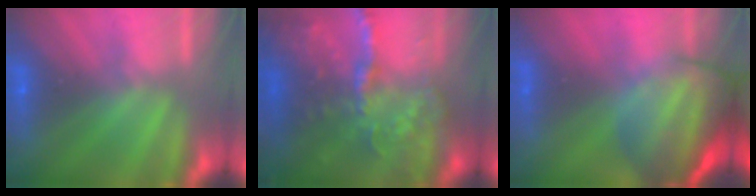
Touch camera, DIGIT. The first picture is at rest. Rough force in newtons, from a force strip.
{"total": 8.7}
{"total": 7.0}